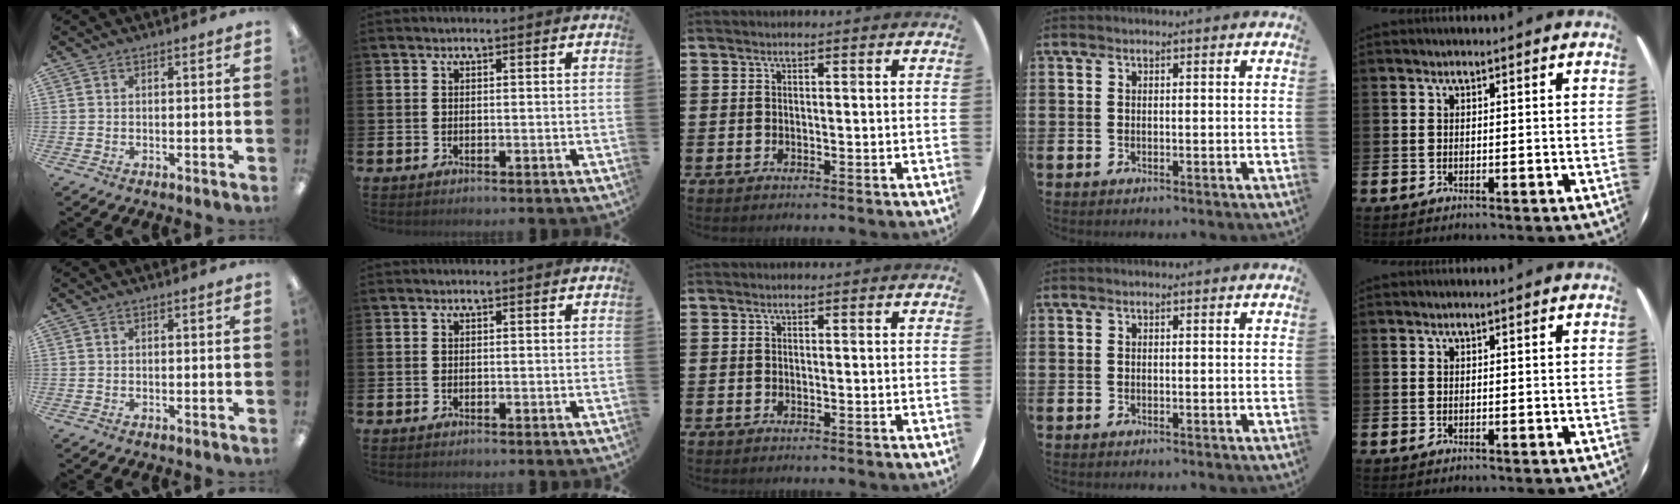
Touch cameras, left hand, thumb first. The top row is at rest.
{}